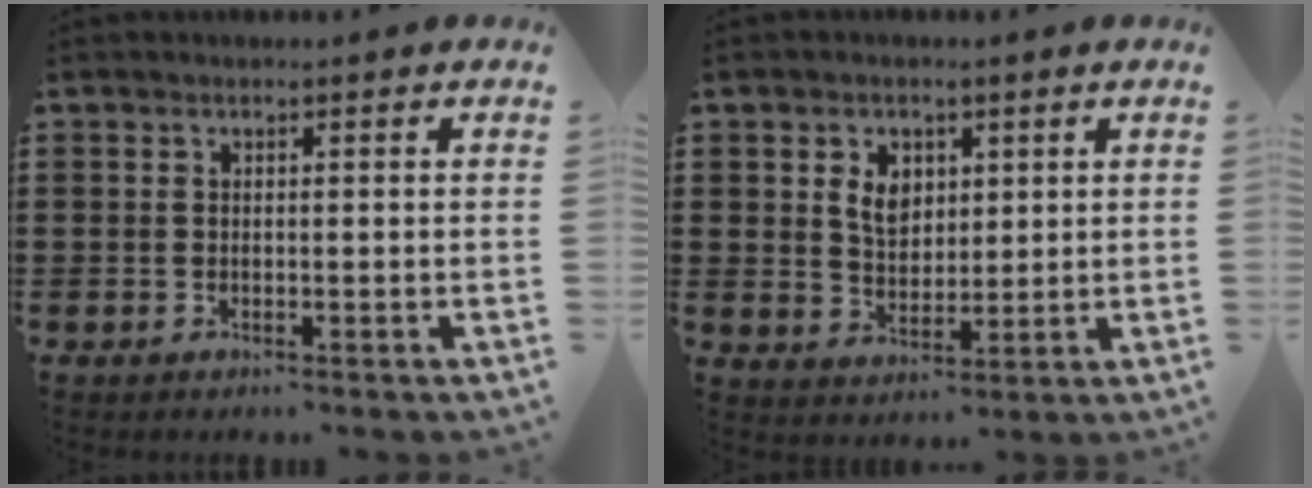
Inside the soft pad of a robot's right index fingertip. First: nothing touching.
{"total": 4.7, "force": [1.5, 3.5, 2.8], "torque": [-0.060, 0.009, 0.024]}